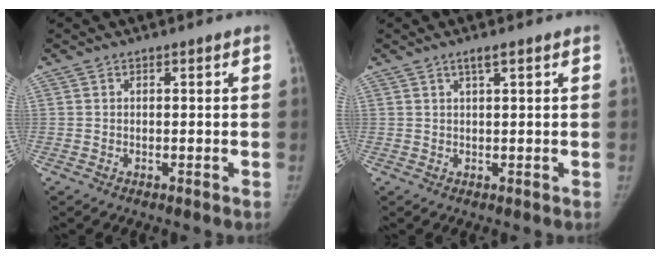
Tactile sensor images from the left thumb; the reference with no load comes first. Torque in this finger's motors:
{"motor_torque": [-0.12, 0.04, 0.17, -0.12, -0.05]}